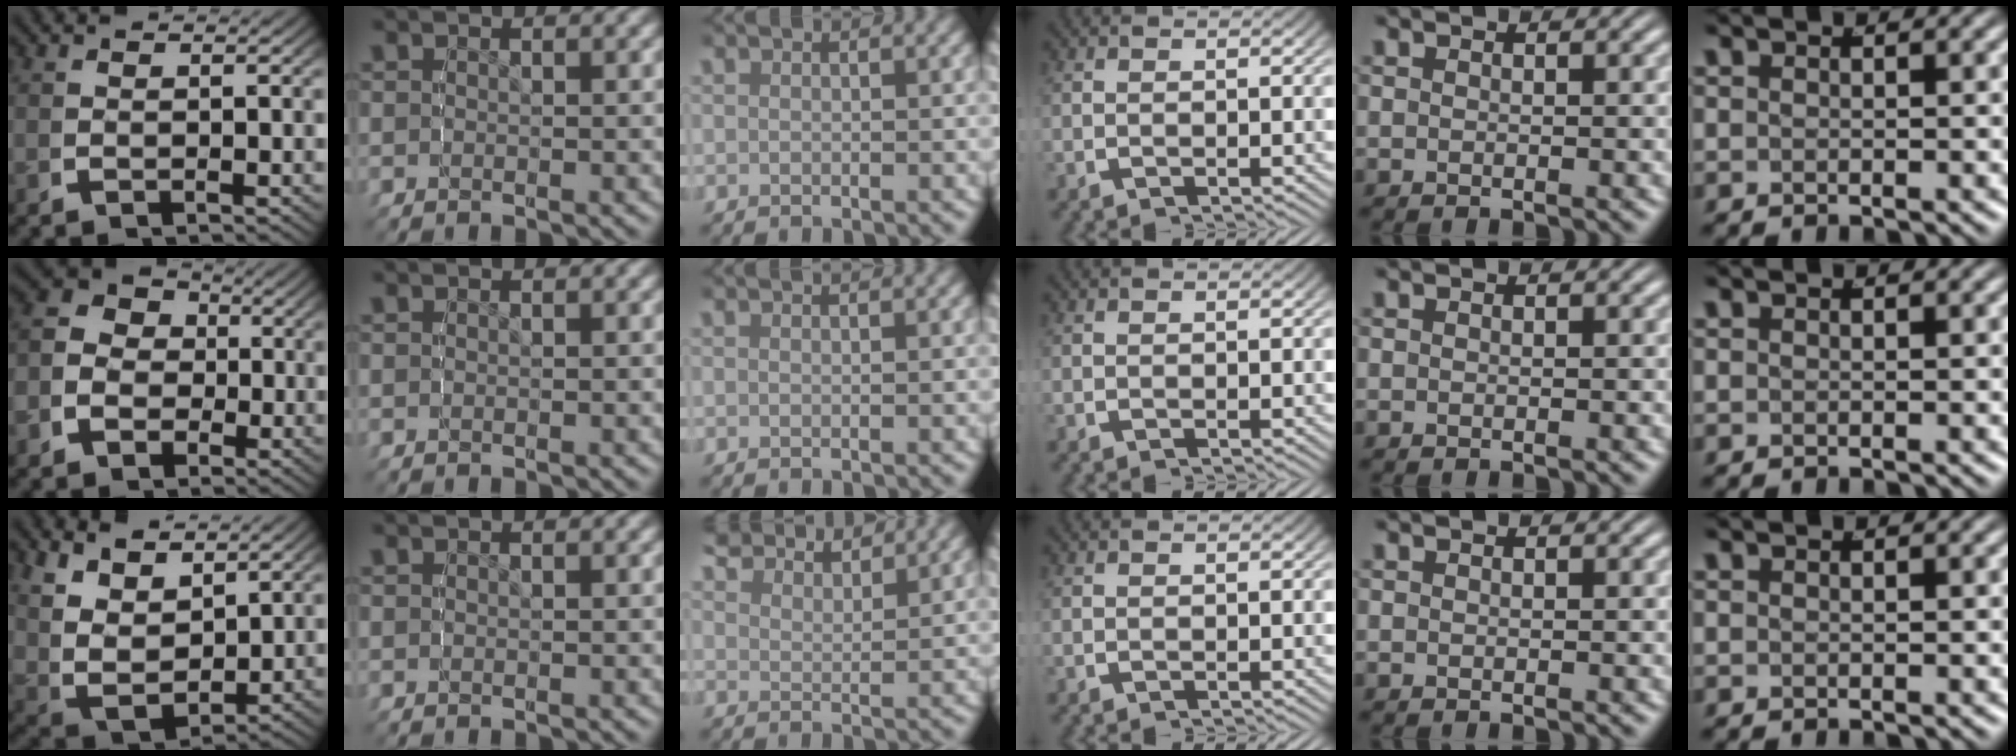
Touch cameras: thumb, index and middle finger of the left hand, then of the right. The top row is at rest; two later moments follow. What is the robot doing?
{"motion": "lift_and_place", "object": "air blower"}